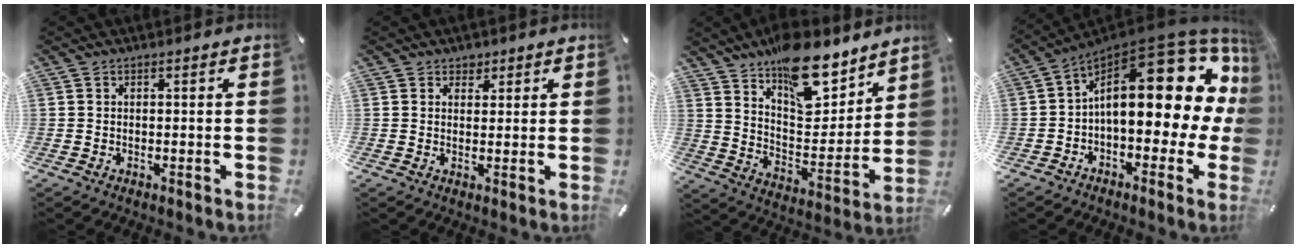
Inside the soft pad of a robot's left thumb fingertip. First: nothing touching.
{"total": 2.0, "force": [1.3, 1.6, 0.1], "torque": [0.011, -0.004, 0.020]}
{"total": 17.6, "force": [13.2, 7.8, 8.8], "torque": [-0.126, -0.099, 0.232]}
{"total": 21.5, "force": [6.5, 9.8, 18.0], "torque": [-0.254, -0.064, 0.107]}